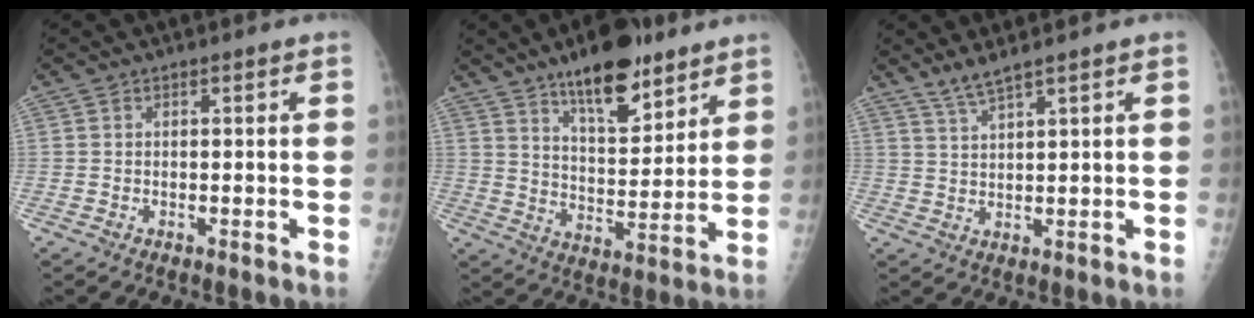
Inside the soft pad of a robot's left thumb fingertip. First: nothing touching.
{"total": 15.1, "force": [10.3, 5.6, 9.6], "torque": [-0.116, -0.063, 0.168]}
{"total": 4.0, "force": [3.3, -0.1, 2.1], "torque": [-0.046, -0.016, 0.072]}